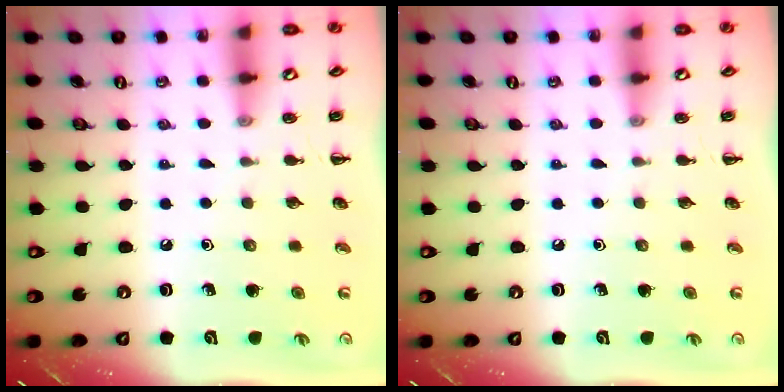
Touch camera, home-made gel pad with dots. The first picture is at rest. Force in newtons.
{"total": 0.0}